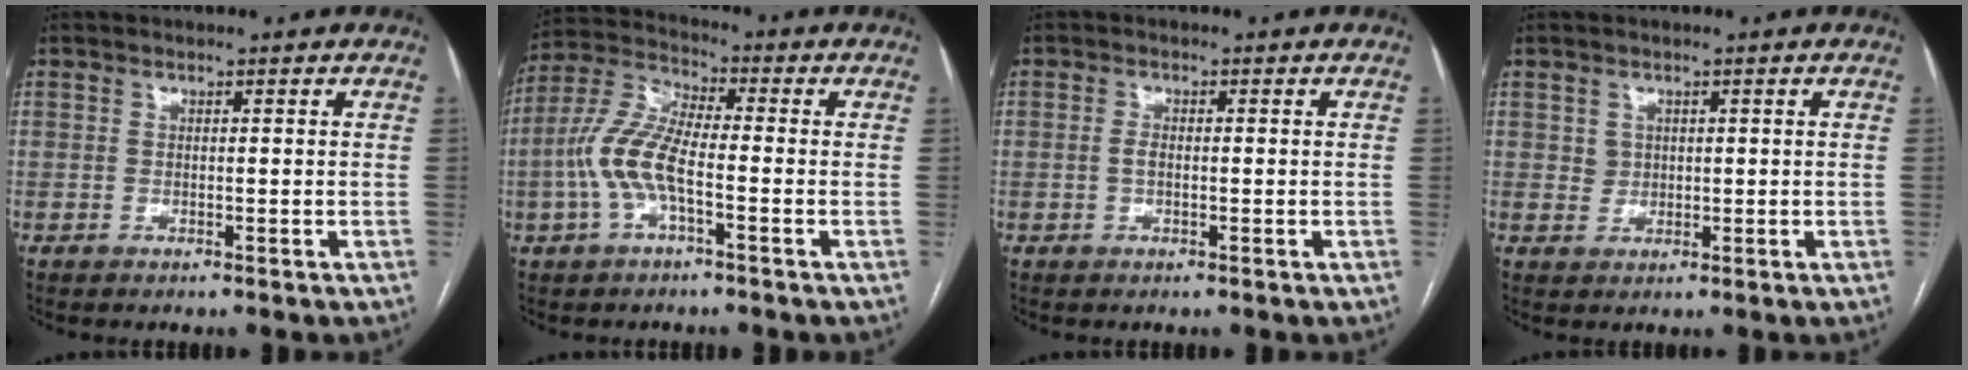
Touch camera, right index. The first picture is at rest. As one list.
[{"total": 9.5, "force": [-2.4, 2.8, 8.7], "torque": [-0.204, 0.014, -0.053]}, {"total": 1.3, "force": [-0.2, 0.6, 1.1], "torque": [-0.024, 0.003, -0.002]}, {"total": 1.7, "force": [0.5, 1.5, 0.3], "torque": [-0.001, -0.001, 0.009]}]